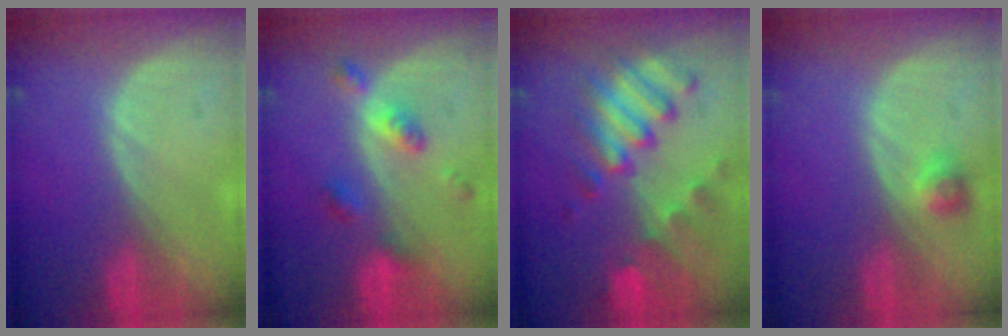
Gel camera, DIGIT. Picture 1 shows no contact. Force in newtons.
{"total": 5.6, "press": 4.8, "slide": 2.8}
{"total": 10.4, "press": 9.0, "slide": 5.3}
{"total": 2.3, "press": 2.2, "slide": 0.7}